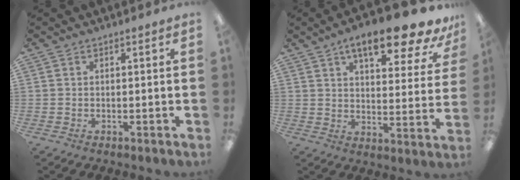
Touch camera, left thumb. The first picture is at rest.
{"total": 14.8, "force": [10.8, 4.3, 9.3], "torque": [-0.126, -0.065, 0.174]}